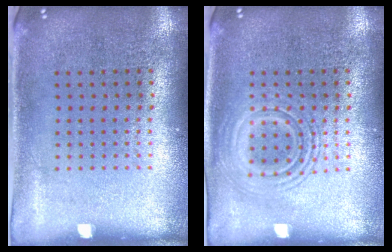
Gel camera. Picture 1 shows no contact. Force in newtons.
{"total": 2.6, "press": 2.6, "slide": 0.5}